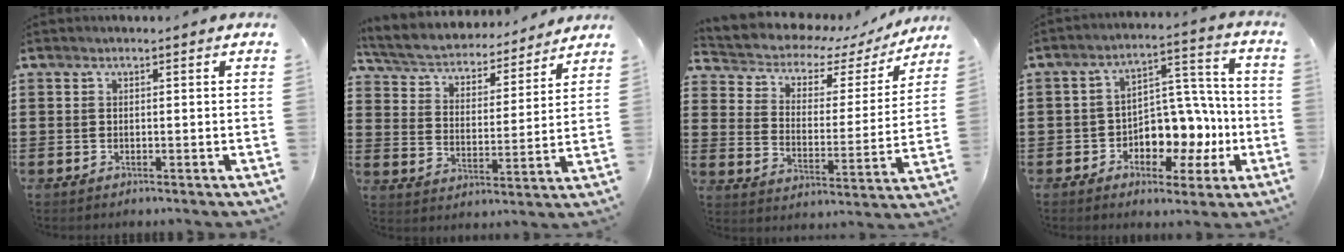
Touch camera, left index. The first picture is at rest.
{"total": 4.3, "force": [4.1, 0.8, 0.9], "torque": [-0.040, -0.033, 0.063]}
{"total": 5.1, "force": [4.5, 1.9, 1.5], "torque": [-0.057, -0.033, 0.071]}
{"total": 7.6, "force": [-1.6, 5.9, 4.5], "torque": [-0.084, 0.008, -0.027]}